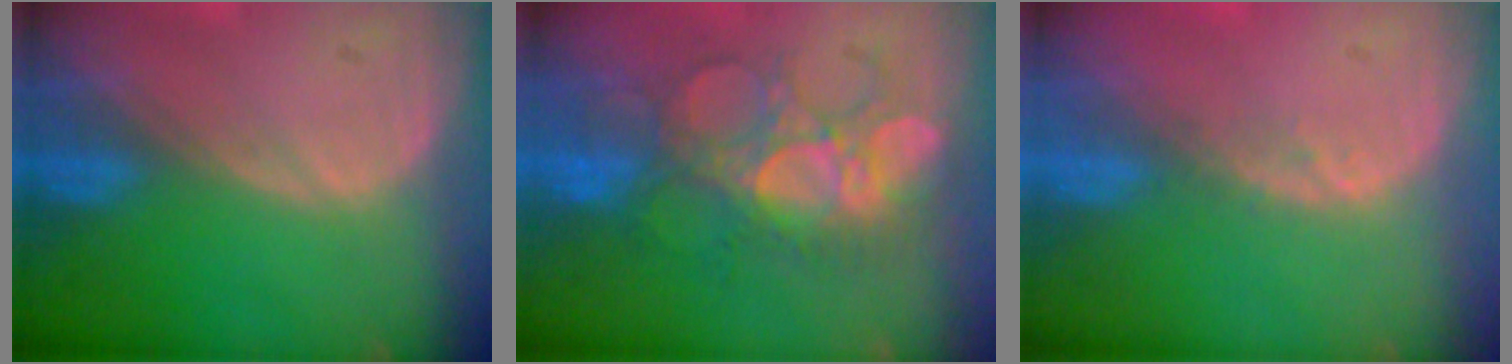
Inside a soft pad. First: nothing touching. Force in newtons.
{"total": 8.7, "press": 8.5, "slide": 1.6}
{"total": 1.3, "press": 1.2, "slide": 0.6}